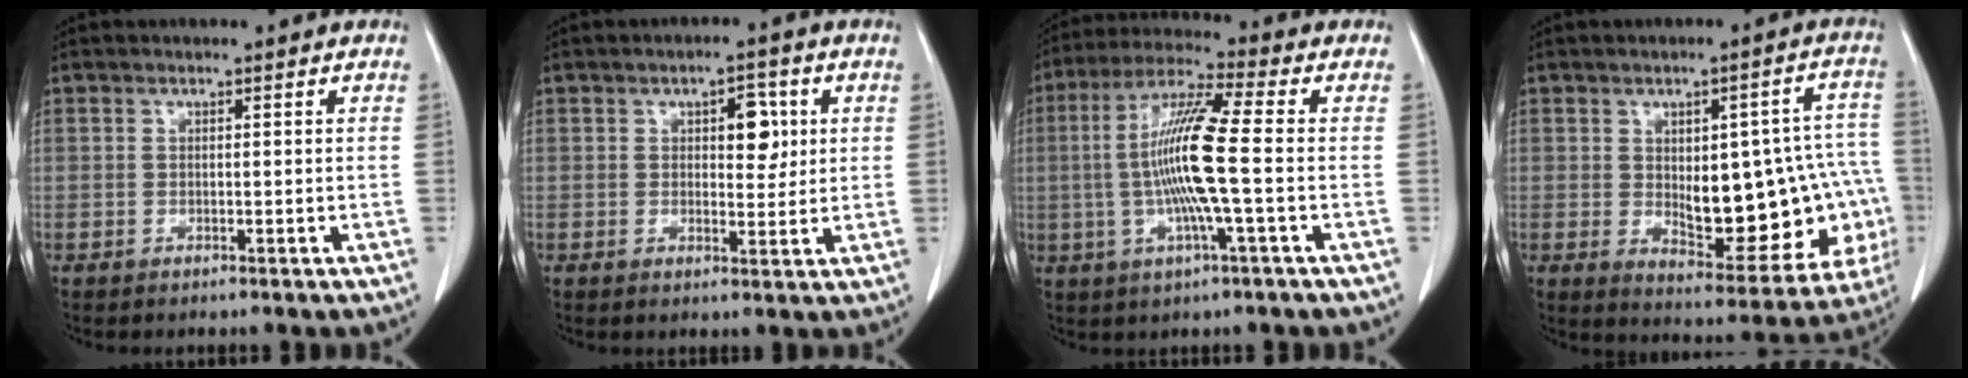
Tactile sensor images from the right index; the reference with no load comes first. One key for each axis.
{"total": 4.9, "fx": 1.5, "fy": 2.4, "fz": 4.0, "tx": -0.051, "ty": 0.009, "tz": 0.025}
{"total": 12.8, "fx": -0.9, "fy": 0.0, "fz": 12.7, "tx": -0.253, "ty": 0.003, "tz": -0.023}
{"total": 19.8, "fx": -1.8, "fy": 8.0, "fz": 18.0, "tx": -0.179, "ty": 0.030, "tz": 0.010}